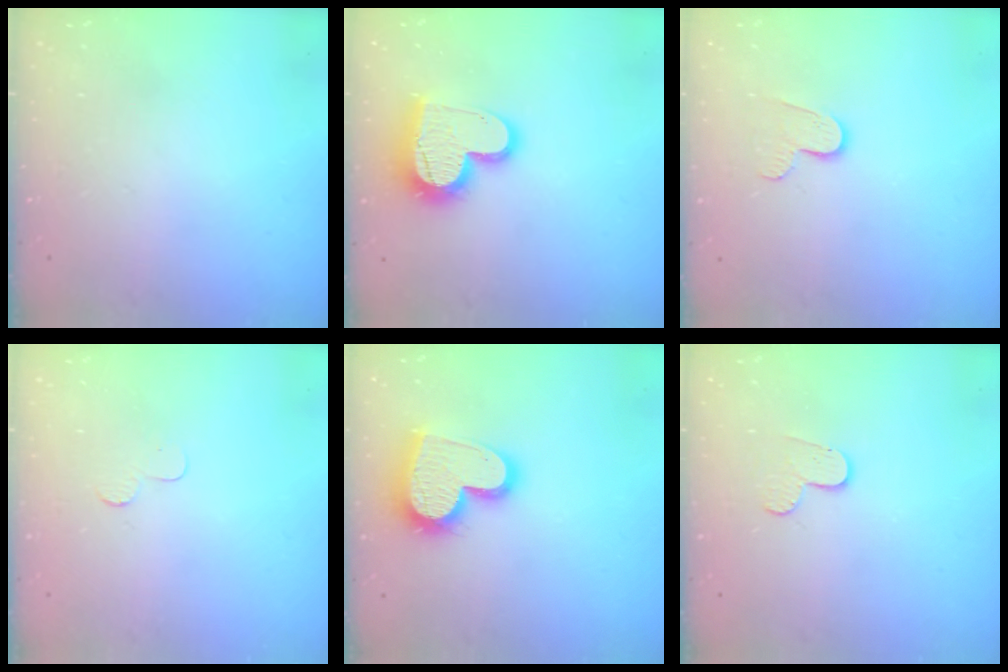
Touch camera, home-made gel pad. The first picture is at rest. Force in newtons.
{"total": 15.2, "press": 15.1, "slide": 1.4}
{"total": 5.9, "press": 5.9, "slide": 0.4}
{"total": 3.7, "press": 3.7, "slide": 0.4}
{"total": 18.9, "press": 18.9, "slide": 1.5}
{"total": 3.3, "press": 3.3, "slide": 0.3}